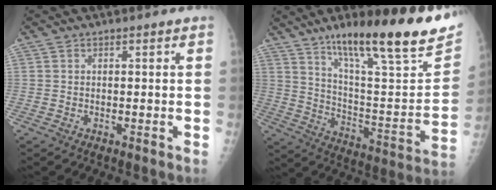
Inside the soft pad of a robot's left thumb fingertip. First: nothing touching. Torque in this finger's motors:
{"motor_torque": [0.30, 0.21, 1.44, -1.33, 0.14]}